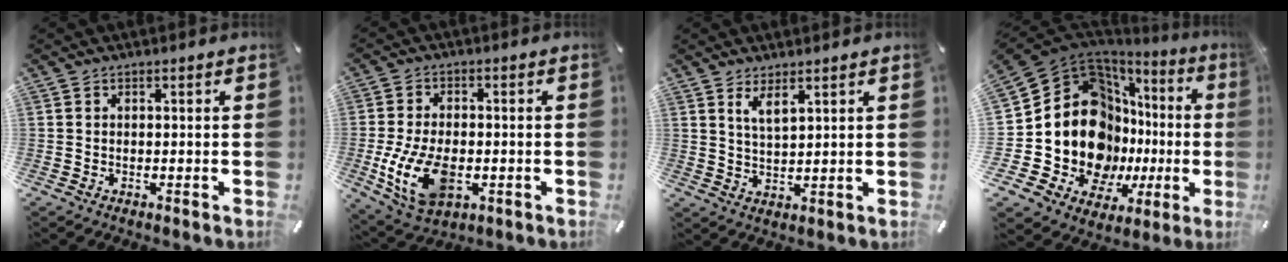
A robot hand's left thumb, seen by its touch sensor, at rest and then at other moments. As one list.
[{"total": 13.5, "force": [-2.9, 8.4, 10.1], "torque": [-0.215, -0.005, -0.049]}, {"total": 4.1, "force": [3.0, 1.1, 2.5], "torque": [-0.055, -0.010, 0.054]}, {"total": 19.6, "force": [-1.1, 14.1, 13.6], "torque": [-0.232, -0.058, -0.002]}]